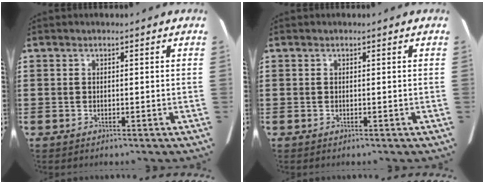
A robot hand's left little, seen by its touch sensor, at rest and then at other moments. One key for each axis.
{"total": 0.0}